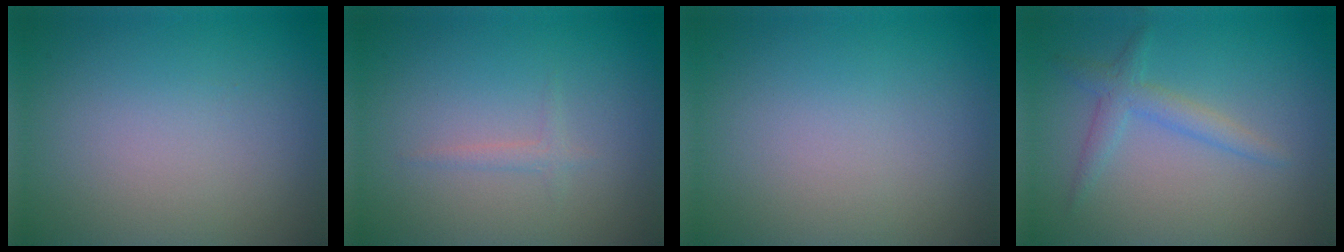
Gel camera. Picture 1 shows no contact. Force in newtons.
{"total": 0.9, "press": 0.9, "slide": 0.1}
{"total": 0.0}
{"total": 2.2, "press": 2.2, "slide": 0.1}